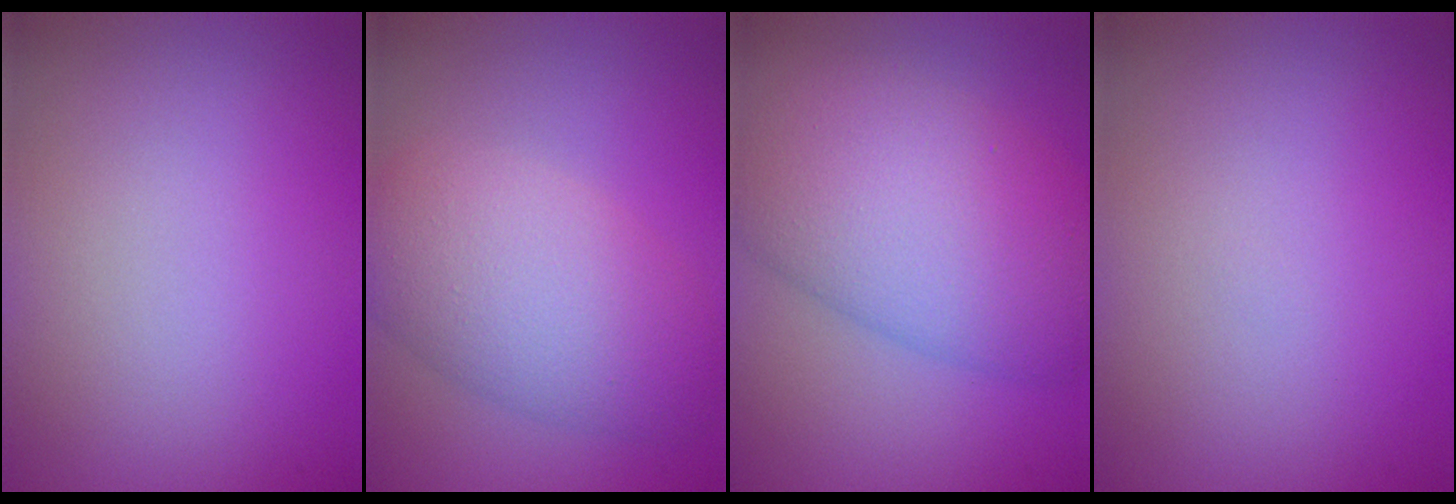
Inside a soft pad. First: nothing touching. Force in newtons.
{"total": 6.5, "press": 6.5, "slide": 0.3}
{"total": 10.2, "press": 10.2, "slide": 0.2}
{"total": 0.0}